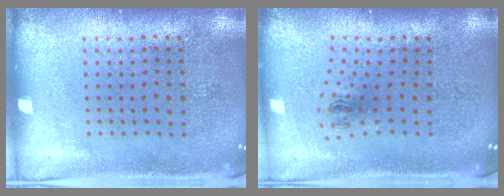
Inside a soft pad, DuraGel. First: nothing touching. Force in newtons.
{"total": 1.1, "press": 0.4, "slide": 1.0}